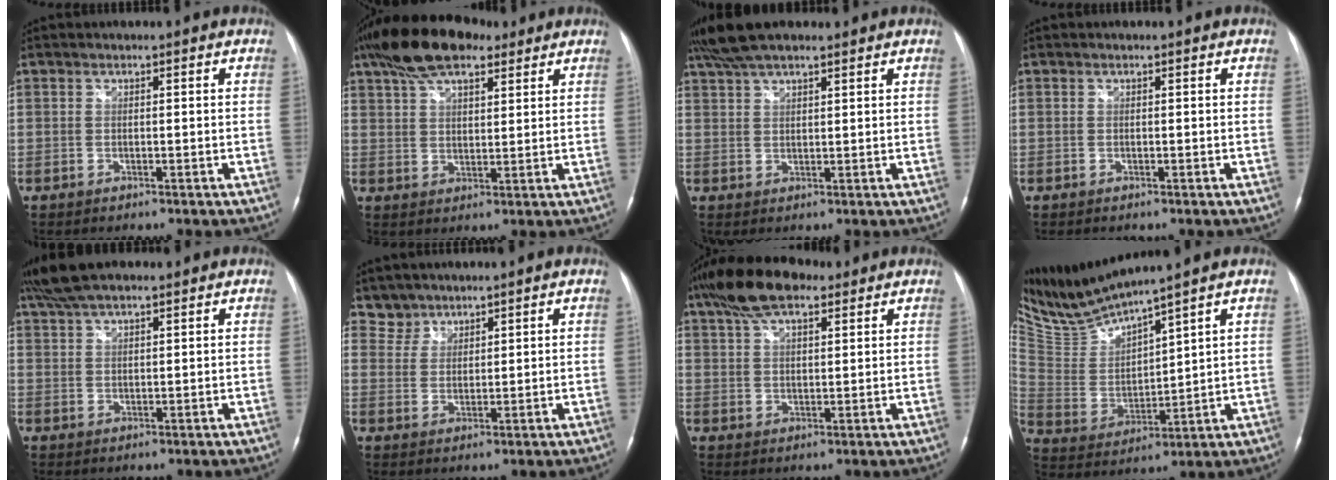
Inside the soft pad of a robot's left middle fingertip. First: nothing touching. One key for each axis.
{"total": 12.6, "fx": 8.9, "fy": 4.7, "fz": 7.6, "tx": -0.149, "ty": 0.037, "tz": 0.158}
{"total": 8.4, "fx": 6.8, "fy": 2.2, "fz": 4.5, "tx": -0.085, "ty": 0.035, "tz": 0.124}
{"total": 0.0}
{"total": 7.6, "fx": 6.2, "fy": 1.8, "fz": 4.0, "tx": -0.077, "ty": 0.035, "tz": 0.115}
{"total": 3.4, "fx": 2.9, "fy": 1.7, "fz": -0.7, "tx": 0.022, "ty": 0.005, "tz": 0.055}
{"total": 10.5, "fx": 7.2, "fy": 3.8, "fz": 6.6, "tx": -0.129, "ty": 0.032, "tz": 0.129}
{"total": 10.6, "fx": 10.2, "fy": -1.2, "fz": 2.8, "tx": -0.078, "ty": -0.004, "tz": 0.220}